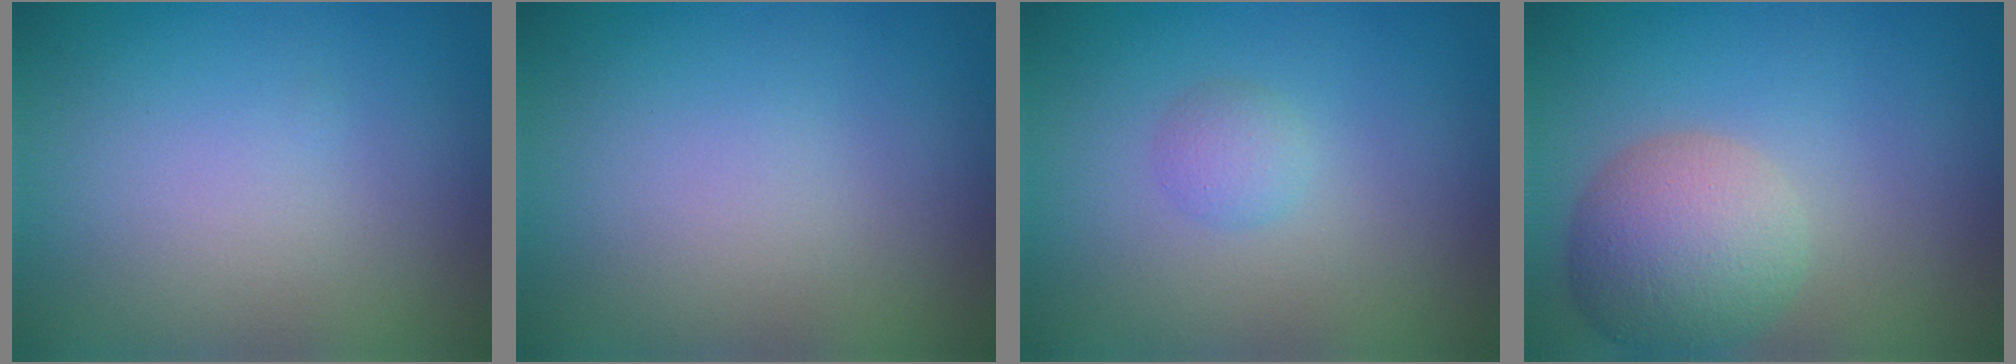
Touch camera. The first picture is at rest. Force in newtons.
{"total": 0.0}
{"total": 1.2, "press": 1.2, "slide": 0.0}
{"total": 5.4, "press": 5.4, "slide": 0.3}